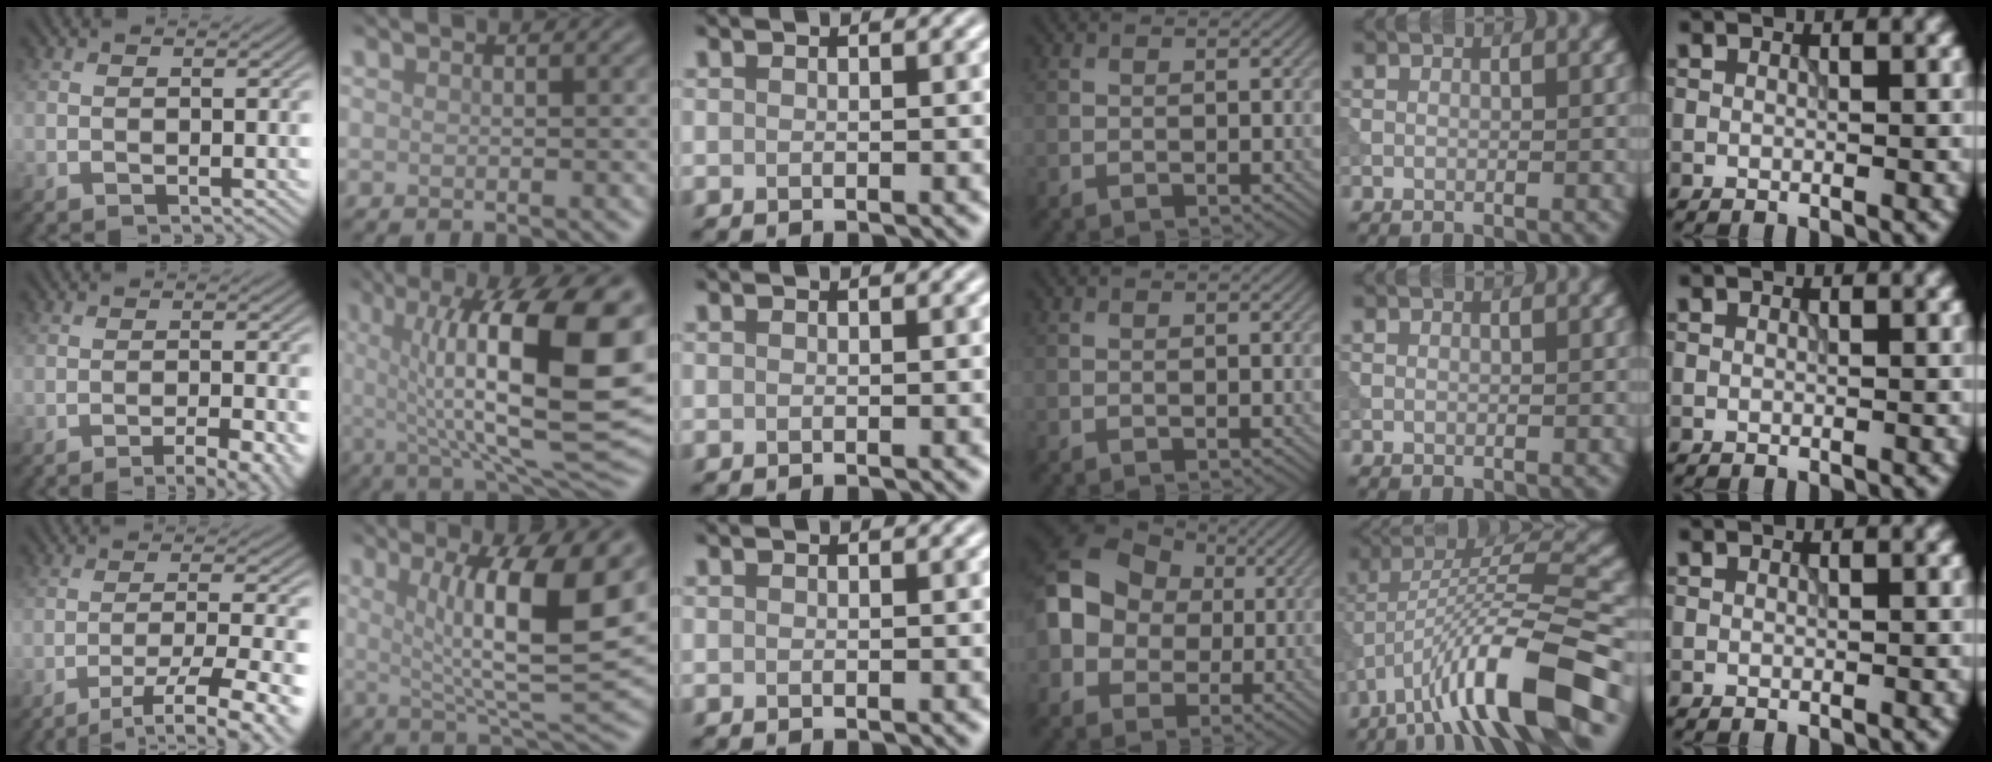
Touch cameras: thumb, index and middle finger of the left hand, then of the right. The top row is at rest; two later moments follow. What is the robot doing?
{"motion": "extract", "object": "tissue"}